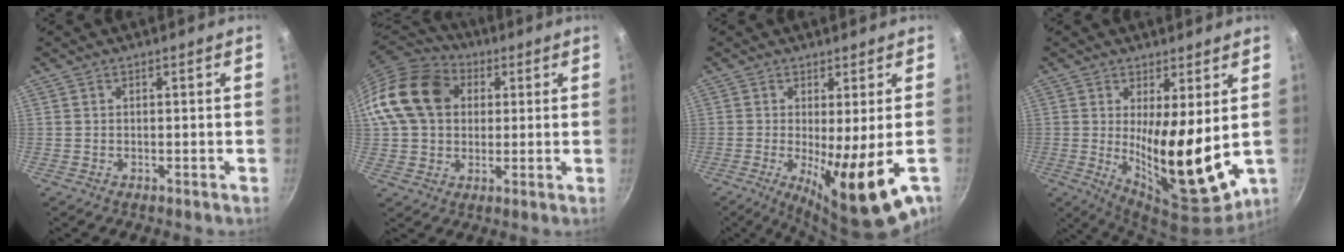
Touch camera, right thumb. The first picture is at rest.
{"total": 16.3, "force": [3.5, 12.7, 9.5], "torque": [-0.161, 0.022, 0.051]}
{"total": 12.9, "force": [-3.4, 2.5, 12.2], "torque": [-0.189, -0.018, -0.043]}
{"total": 15.0, "force": [1.3, 5.0, 14.1], "torque": [-0.205, -0.041, 0.036]}